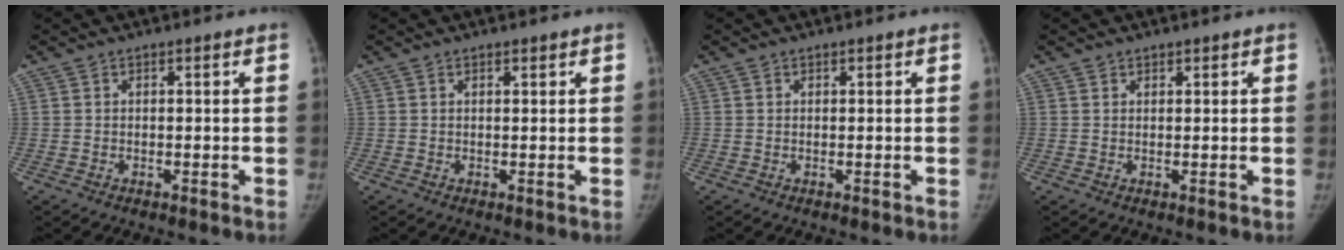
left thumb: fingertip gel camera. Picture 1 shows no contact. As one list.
[{"total": 0.7, "force": [0.5, 0.2, 0.3], "torque": [-0.006, -0.004, 0.008]}, {"total": 0.0}, {"total": 0.8, "force": [0.7, 0.5, 0.0], "torque": [0.010, -0.004, 0.007]}]